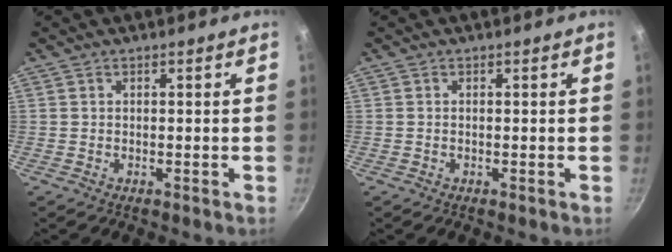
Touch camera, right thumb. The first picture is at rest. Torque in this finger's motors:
{"motor_torque": [-0.40, -0.17, -0.30, 0.17, 0.03]}